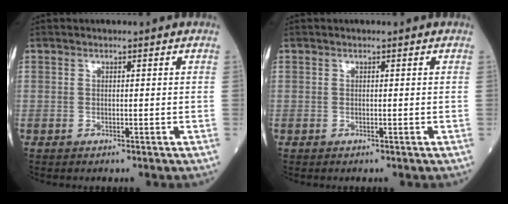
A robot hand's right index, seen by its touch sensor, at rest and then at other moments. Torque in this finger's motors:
{"motor_torque": [0.09, 0.09, 0.00, 0.00]}